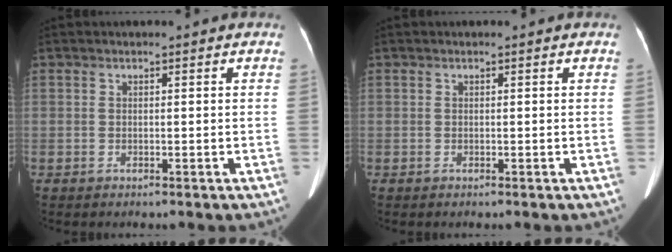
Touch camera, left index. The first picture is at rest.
{"total": 0.0}